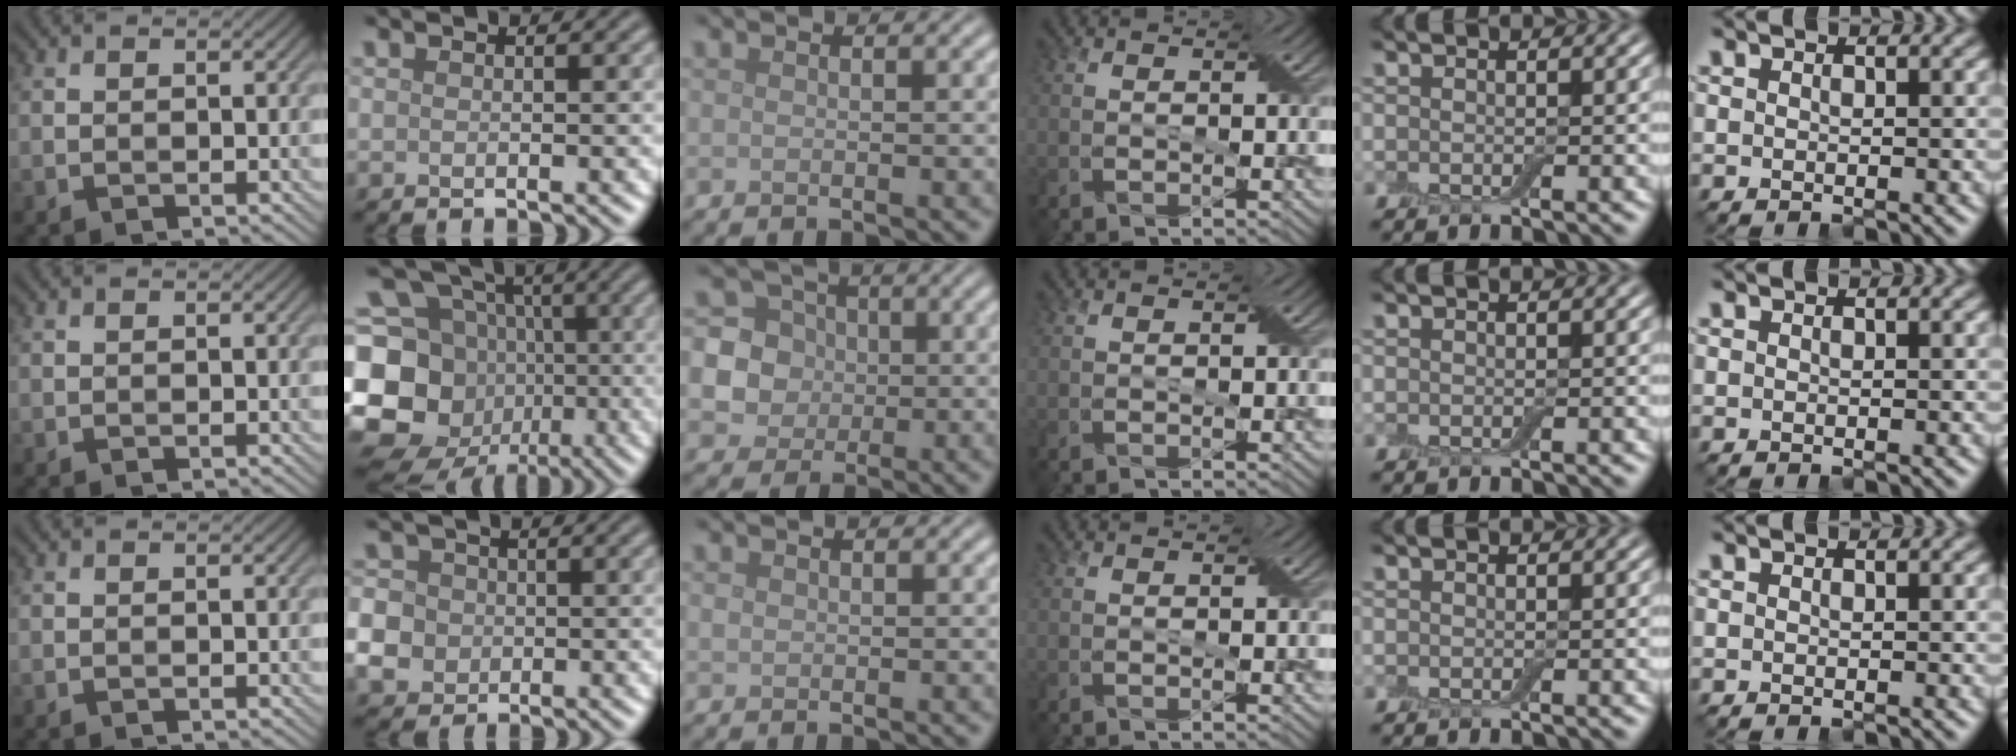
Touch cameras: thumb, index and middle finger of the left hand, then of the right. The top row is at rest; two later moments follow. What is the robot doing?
{"motion": "press", "object": "electronic device side button"}